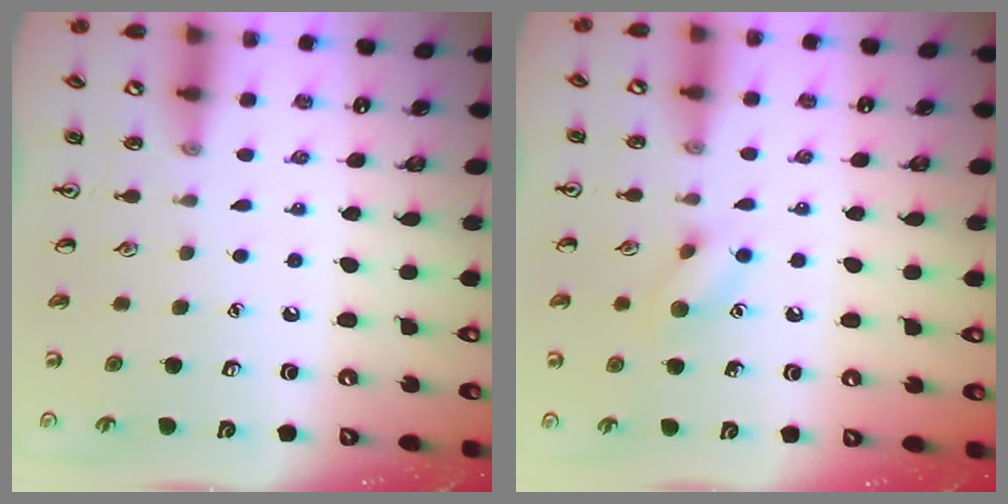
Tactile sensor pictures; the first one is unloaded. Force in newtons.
{"total": 7.4, "press": 7.4, "slide": 0.6}